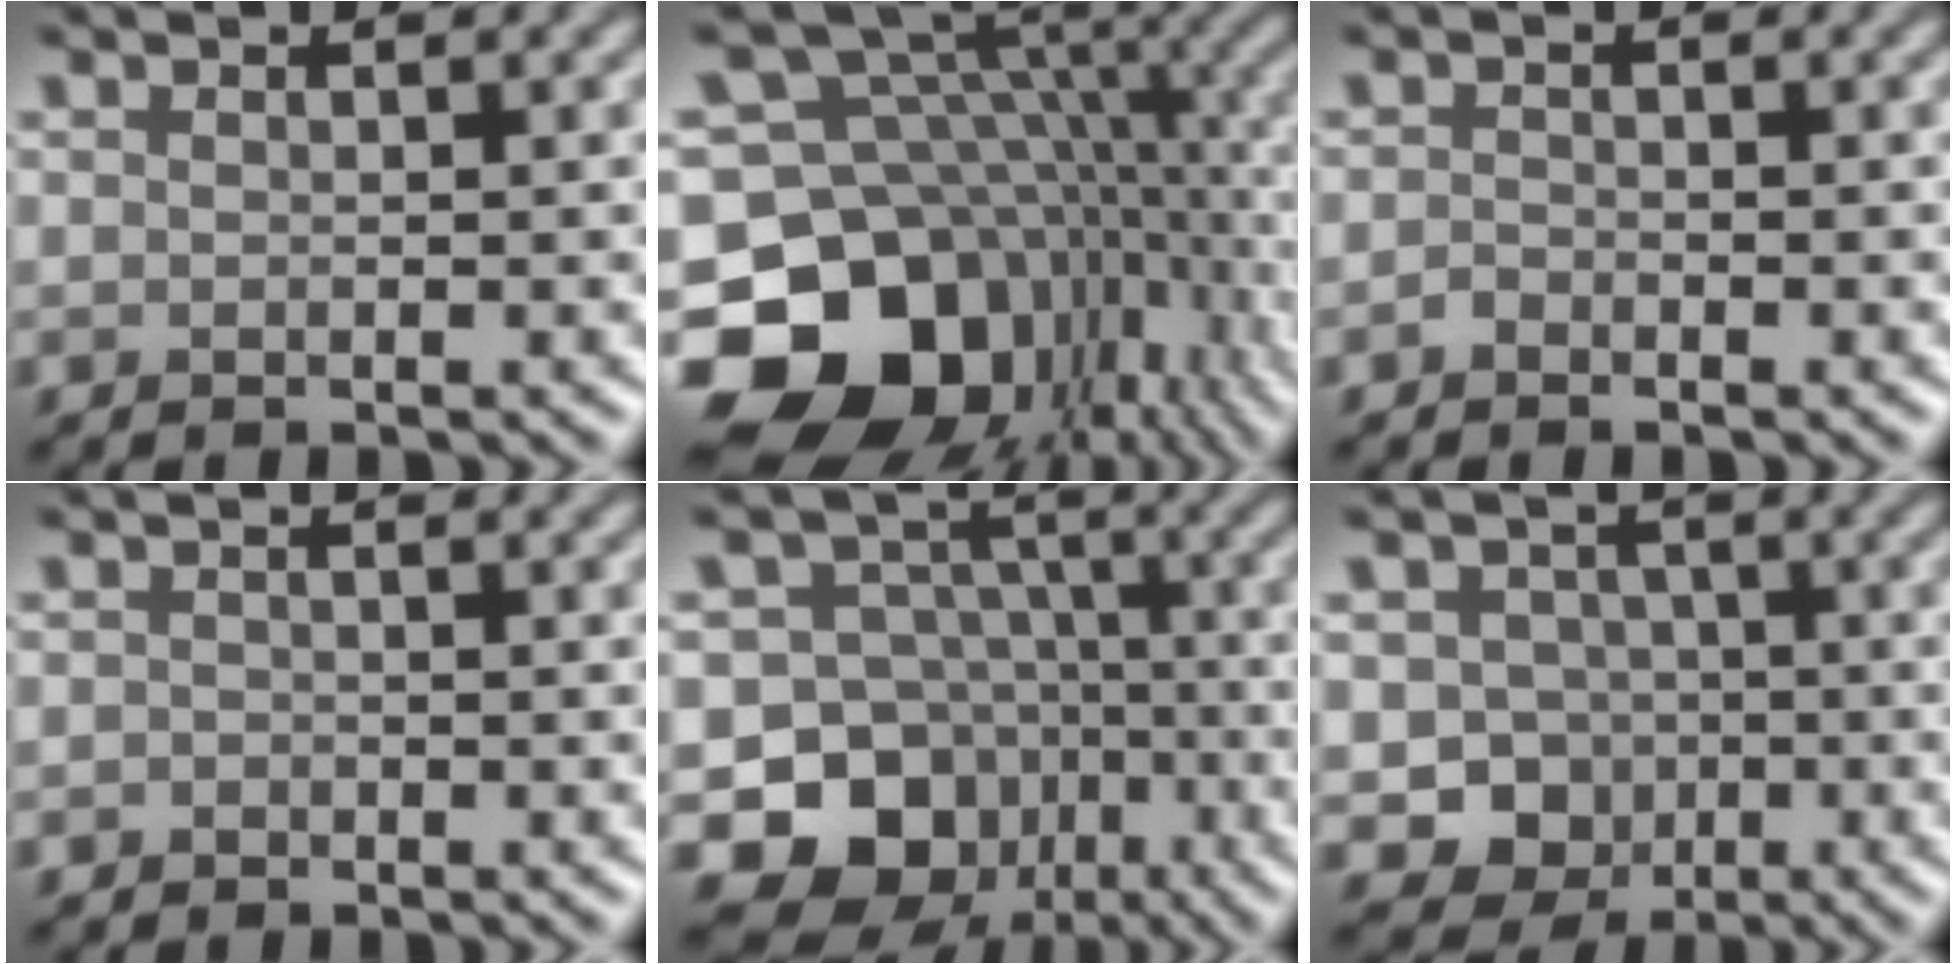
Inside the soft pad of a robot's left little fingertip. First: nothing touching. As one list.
[{"total": 16.3, "force": [-5.6, 12.1, 9.4], "torque": [-0.196, -0.017, -0.083]}, {"total": 0.7, "force": [-0.6, 0.4, 0.2], "torque": [-0.003, -0.001, -0.013]}, {"total": 0.6, "force": [-0.4, 0.5, 0.0], "torque": [0.003, -0.004, -0.007]}, {"total": 11.4, "force": [-5.3, 9.6, 3.3], "torque": [-0.056, 0.002, -0.113]}, {"total": 5.9, "force": [-1.7, 5.5, 1.5], "torque": [0.003, -0.004, -0.048]}]